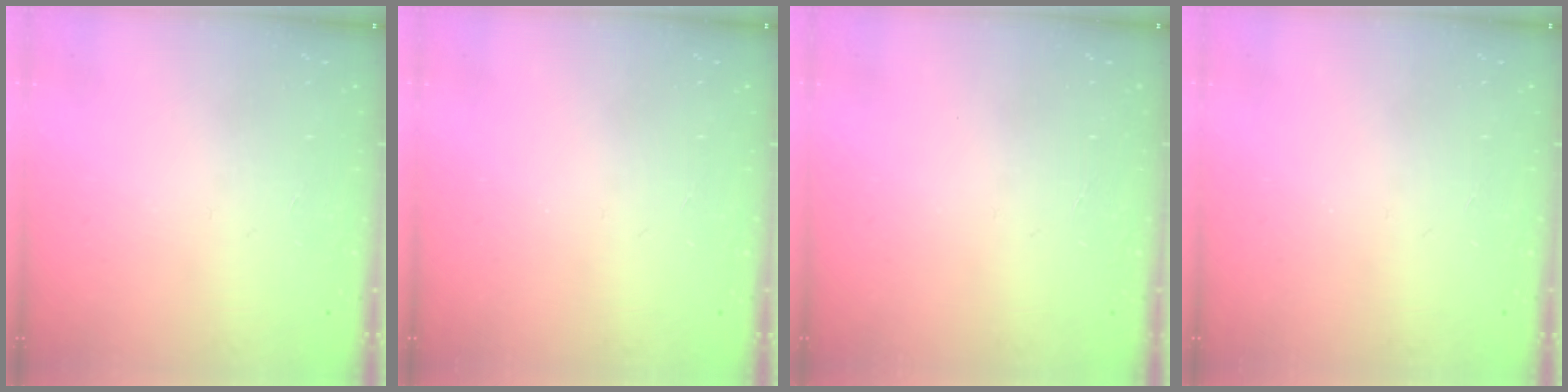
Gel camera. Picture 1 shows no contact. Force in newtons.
{"total": 0.0}
{"total": 0.0}
{"total": 0.0}